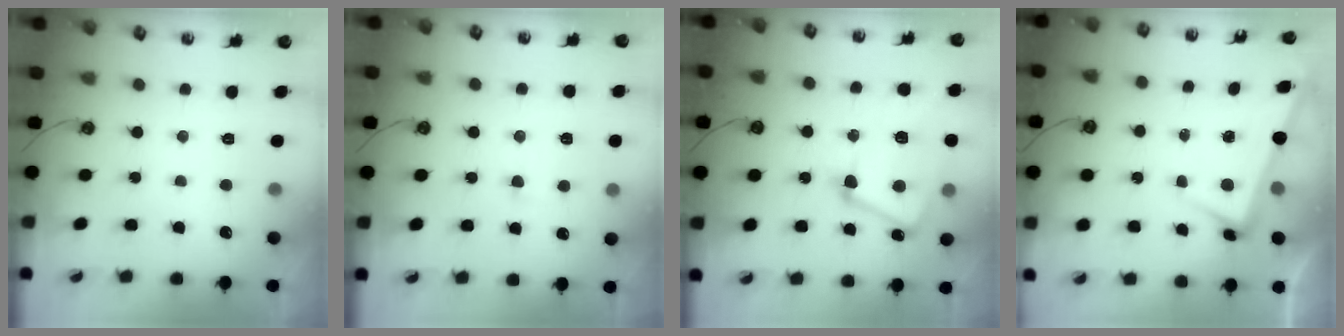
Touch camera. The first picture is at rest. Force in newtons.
{"total": 0.8, "press": 0.8, "slide": 0.3}
{"total": 12.0, "press": 11.8, "slide": 2.1}
{"total": 3.1, "press": 3.0, "slide": 0.8}